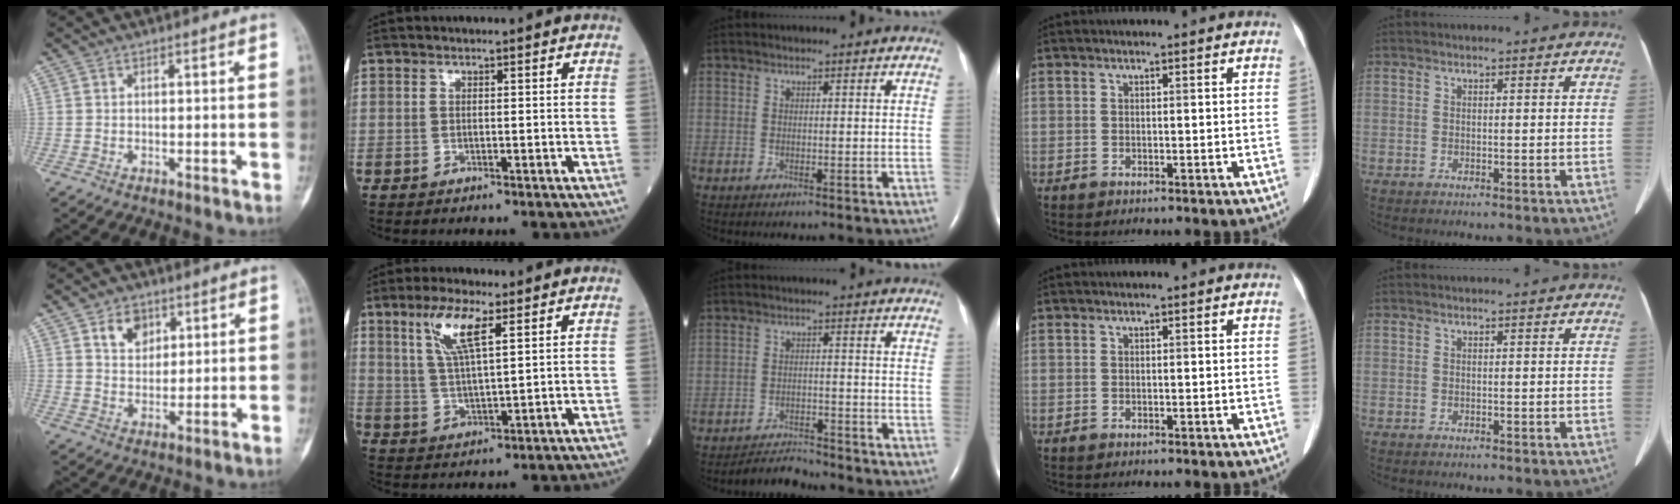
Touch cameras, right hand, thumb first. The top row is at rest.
{"thumb": {"total": 5.7, "force": [3.2, 4.5, 1.1], "torque": [0.004, -0.012, 0.055]}, "index": {"total": 7.7, "force": [4.0, 1.1, 6.5], "torque": [-0.138, 0.002, 0.082]}, "middle": {"total": 3.6, "force": [-3.5, 0.0, -0.5], "torque": [0.002, -0.014, -0.058]}}